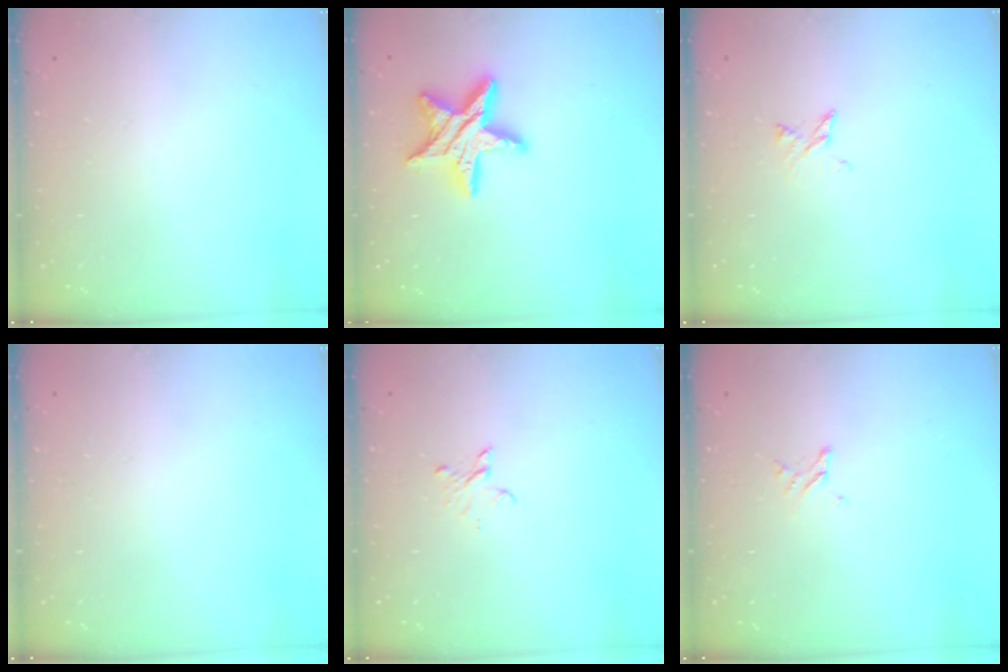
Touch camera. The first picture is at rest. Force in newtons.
{"total": 14.4, "press": 14.3, "slide": 0.8}
{"total": 3.8, "press": 3.8, "slide": 0.5}
{"total": 0.0}
{"total": 3.0, "press": 3.0, "slide": 0.3}
{"total": 1.6, "press": 1.6, "slide": 0.2}